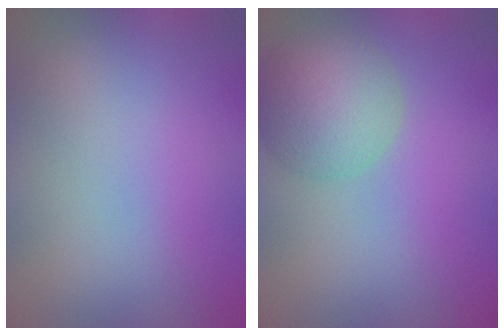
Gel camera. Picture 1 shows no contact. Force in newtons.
{"total": 4.9, "press": 4.9, "slide": 0.2}